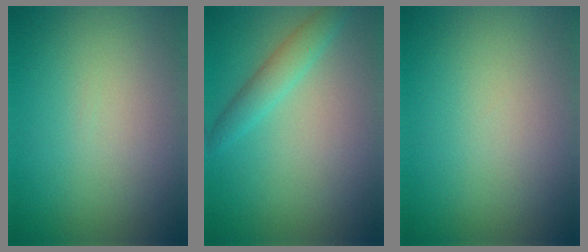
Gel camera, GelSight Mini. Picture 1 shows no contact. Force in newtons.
{"total": 2.3, "press": 2.3, "slide": 0.1}
{"total": 0.0}